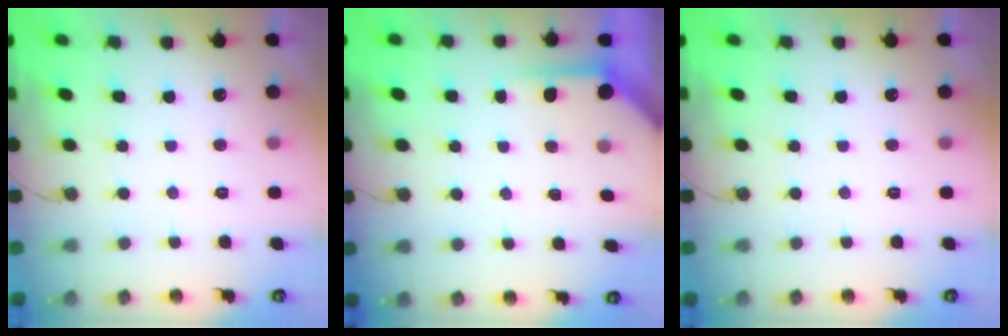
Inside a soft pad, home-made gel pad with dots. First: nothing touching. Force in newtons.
{"total": 4.3, "press": 4.2, "slide": 0.3}
{"total": 0.0}